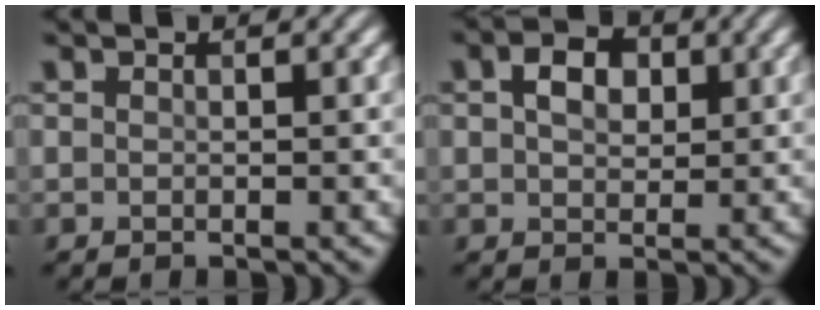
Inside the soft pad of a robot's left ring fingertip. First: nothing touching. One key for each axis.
{"total": 3.3, "fx": 1.0, "fy": 2.3, "fz": 2.2, "tx": -0.043, "ty": 0.005, "tz": 0.015}